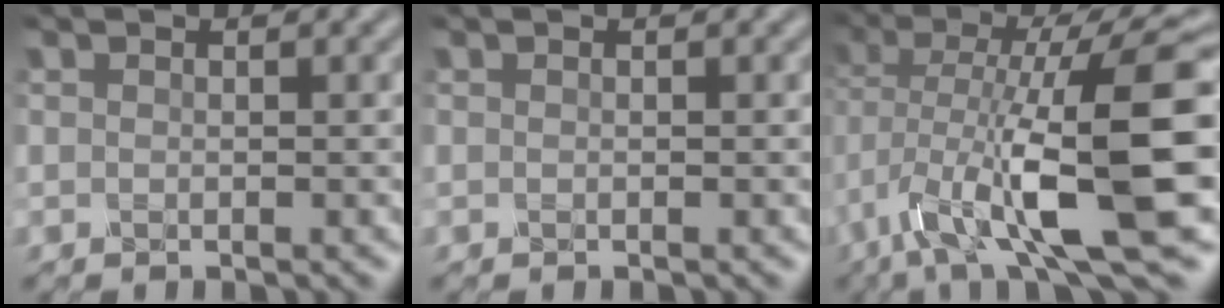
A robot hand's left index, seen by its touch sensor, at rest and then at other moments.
{"total": 0.0}
{"total": 13.1, "force": [-3.4, 3.0, 12.3], "torque": [-0.205, 0.007, -0.065]}